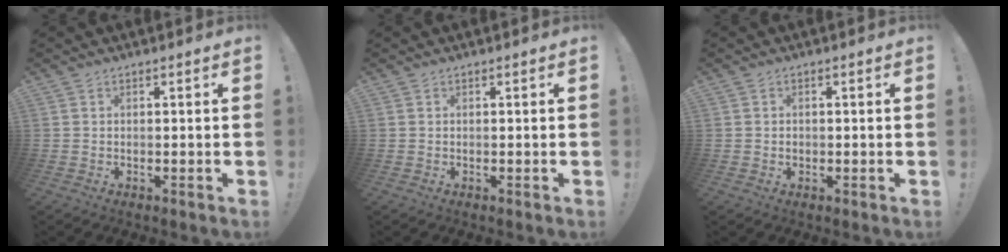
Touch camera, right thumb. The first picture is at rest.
{"total": 0.0}
{"total": 0.9, "force": [-0.2, 0.8, 0.3], "torque": [-0.002, 0.001, -0.004]}